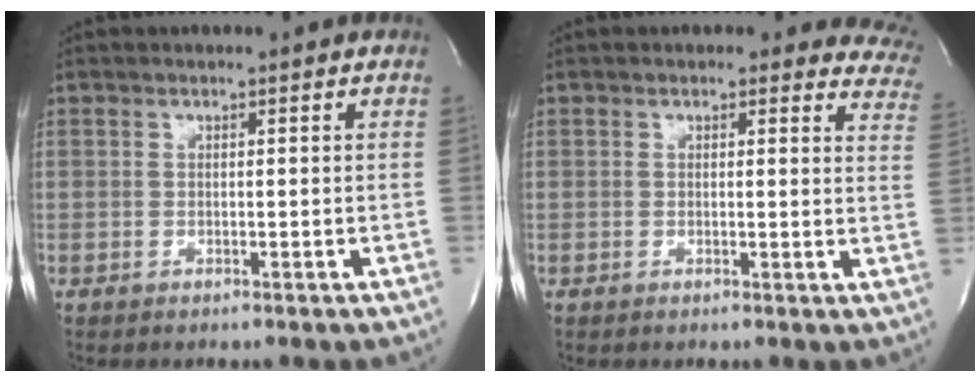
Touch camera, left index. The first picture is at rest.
{"total": 8.6, "force": [7.7, 3.6, 1.4], "torque": [0.034, -0.034, 0.032]}